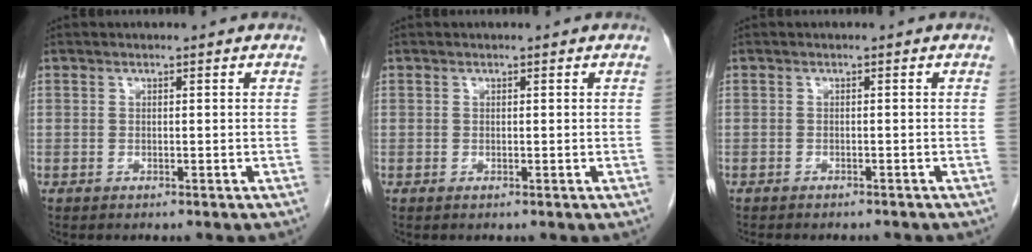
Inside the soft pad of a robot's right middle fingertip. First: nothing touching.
{"total": 0.0}
{"total": 6.0, "force": [-5.3, 1.7, 2.1], "torque": [-0.023, -0.001, -0.068]}